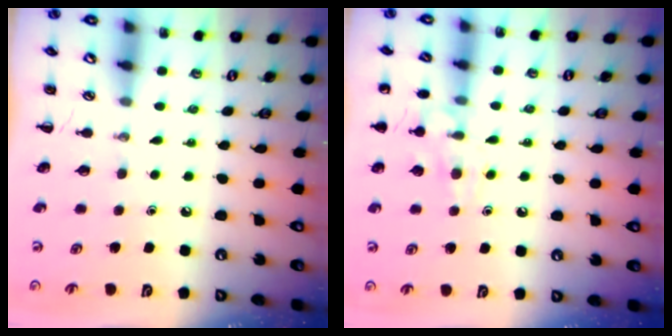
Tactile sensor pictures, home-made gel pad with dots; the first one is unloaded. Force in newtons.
{"total": 10.0, "press": 9.9, "slide": 1.1}